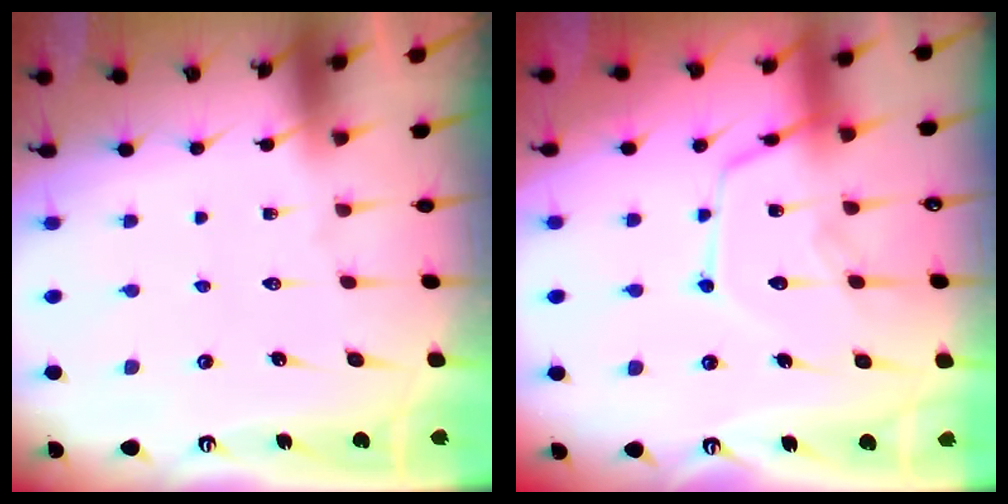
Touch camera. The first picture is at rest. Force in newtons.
{"total": 14.9, "press": 14.8, "slide": 1.4}